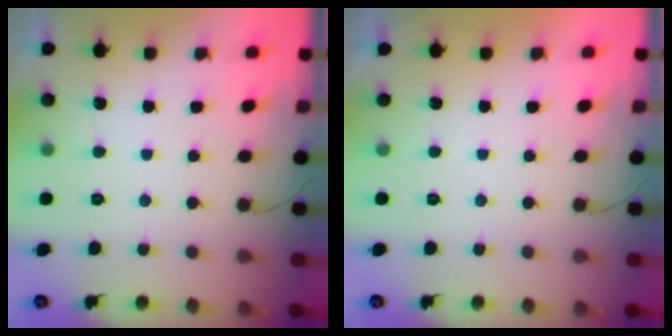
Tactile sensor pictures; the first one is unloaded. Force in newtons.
{"total": 2.2, "press": 2.2, "slide": 0.3}